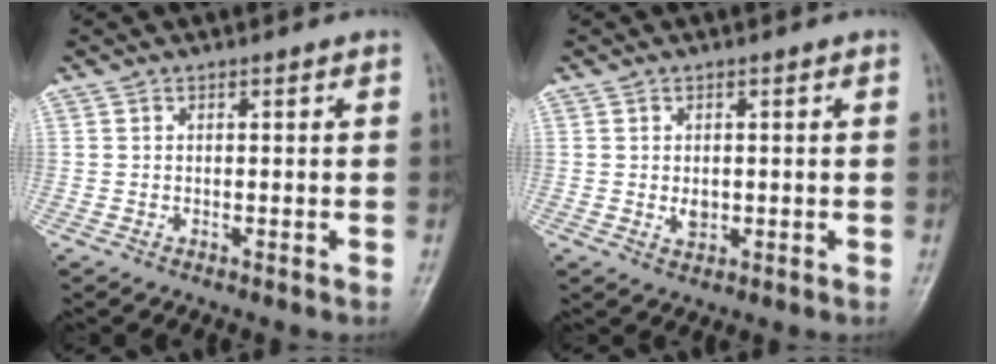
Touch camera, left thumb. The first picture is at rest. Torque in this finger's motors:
{"motor_torque": [-0.14, 0.17, 0.10, -0.15, 0.00]}